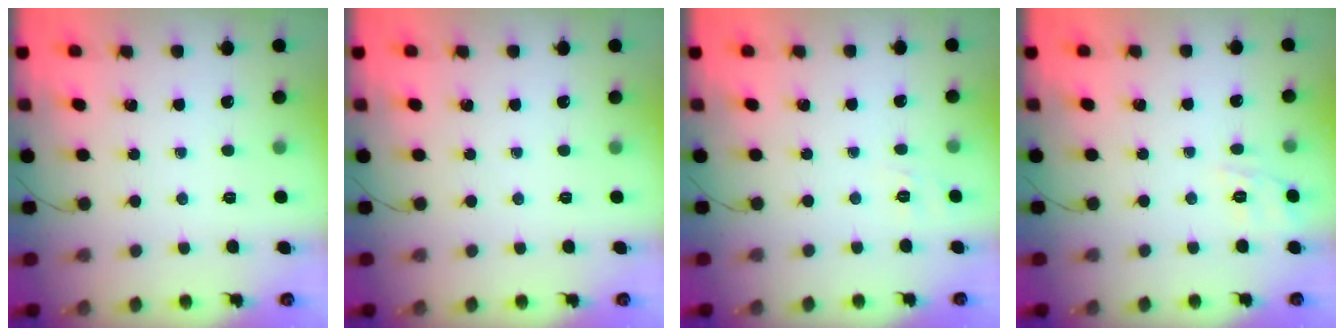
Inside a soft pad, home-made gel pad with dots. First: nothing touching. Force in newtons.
{"total": 0.0}
{"total": 2.6, "press": 2.0, "slide": 1.7}
{"total": 7.9, "press": 7.7, "slide": 1.7}